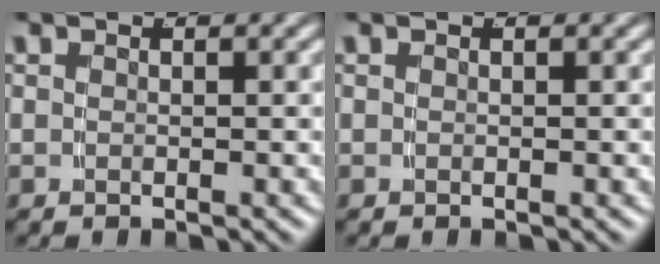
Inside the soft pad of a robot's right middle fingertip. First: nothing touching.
{"total": 0.0}